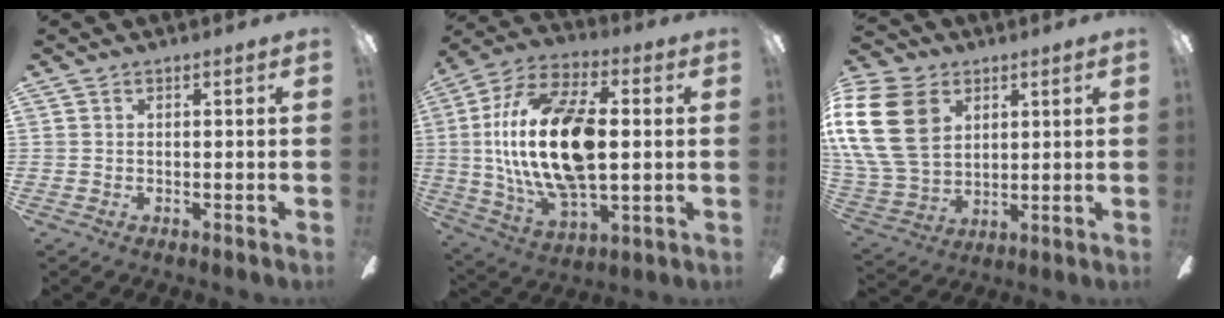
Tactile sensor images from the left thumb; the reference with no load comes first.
{"total": 23.6, "force": [2.3, 12.0, 20.1], "torque": [-0.422, -0.001, 0.041]}
{"total": 20.1, "force": [6.0, 14.8, 12.1], "torque": [-0.283, -0.010, 0.109]}